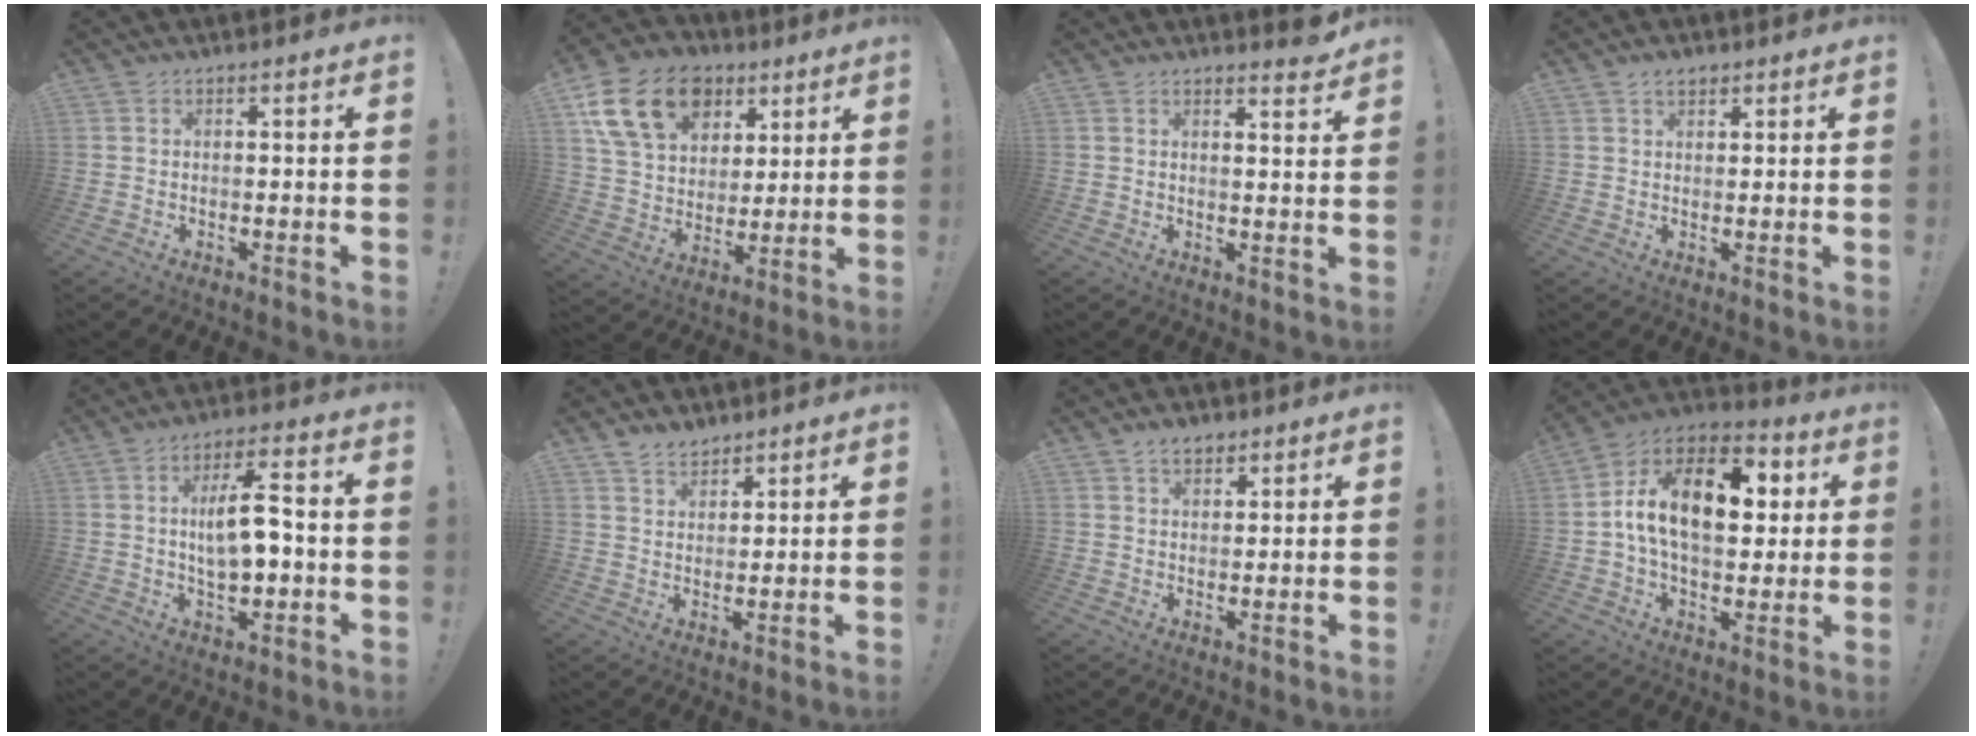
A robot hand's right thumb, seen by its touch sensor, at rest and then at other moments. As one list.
[{"total": 20.1, "force": [9.5, 14.3, 10.6], "torque": [-0.187, -0.031, 0.183]}, {"total": 3.5, "force": [3.1, -0.1, 1.5], "torque": [0.000, -0.035, 0.049]}, {"total": 2.6, "force": [1.8, 1.5, 1.3], "torque": [-0.020, -0.006, 0.032]}, {"total": 10.9, "force": [0.2, 4.1, 10.1], "torque": [-0.159, -0.001, -0.002]}, {"total": 5.1, "force": [4.3, 2.4, 1.1], "torque": [-0.019, -0.025, 0.081]}, {"total": 4.0, "force": [2.6, 2.5, 1.7], "torque": [-0.023, -0.008, 0.047]}, {"total": 18.5, "force": [3.1, 10.9, 14.6], "torque": [-0.239, 0.002, 0.050]}]